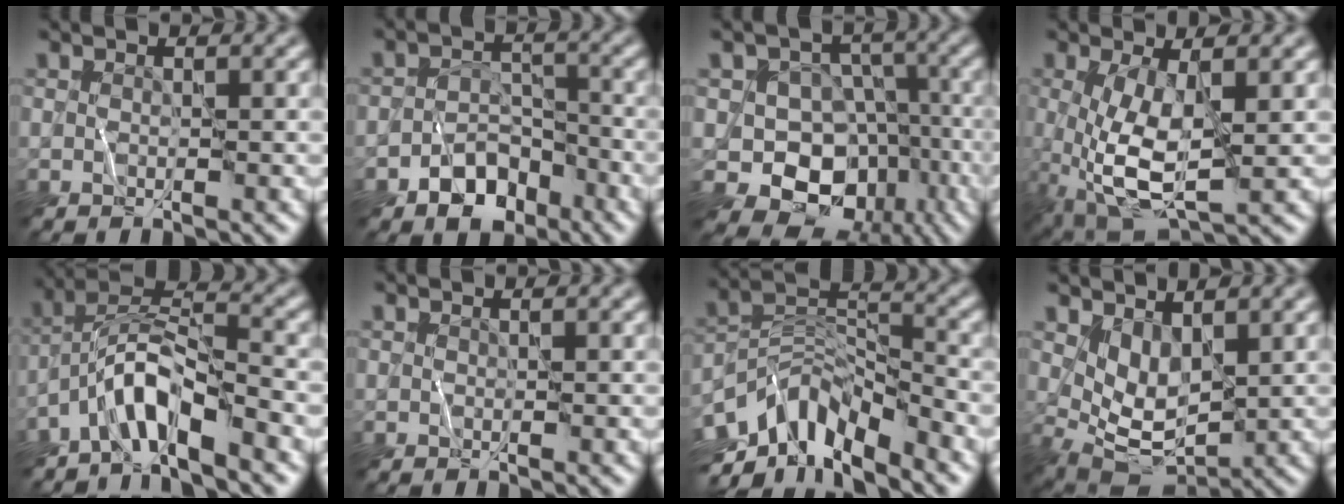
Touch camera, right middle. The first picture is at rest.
{"total": 4.7, "force": [-2.8, 3.1, 2.1], "torque": [-0.022, -0.001, -0.053]}
{"total": 11.3, "force": [-5.0, 9.1, 4.5], "torque": [-0.055, -0.001, -0.093]}
{"total": 6.4, "force": [-0.2, 2.4, 6.0], "torque": [-0.141, -0.013, -0.001]}
{"total": 5.3, "force": [-3.7, 1.2, 3.6], "torque": [-0.064, 0.011, -0.080]}
{"total": 0.0}
{"total": 8.2, "force": [-5.3, 3.5, 5.2], "torque": [-0.080, 0.000, -0.111]}
{"total": 4.1, "force": [1.9, 2.2, 2.9], "torque": [-0.062, -0.016, 0.043]}